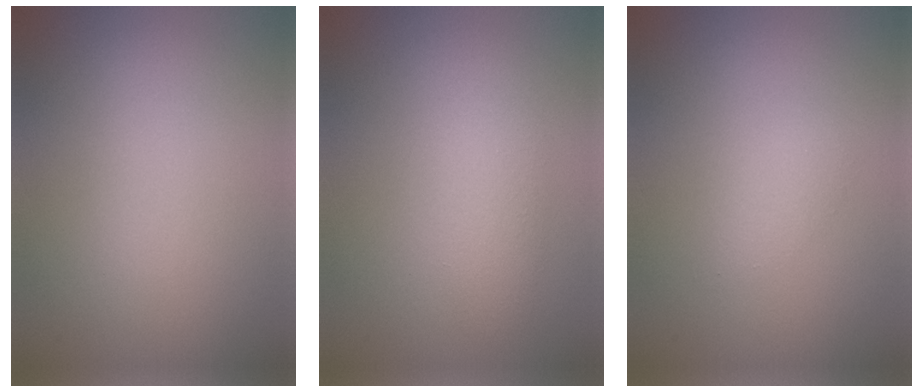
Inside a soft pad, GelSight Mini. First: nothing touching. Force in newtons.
{"total": 2.3, "press": 2.3, "slide": 0.2}
{"total": 1.0, "press": 1.0, "slide": 0.0}